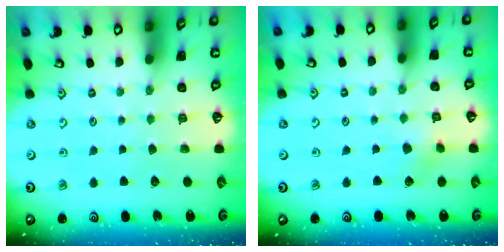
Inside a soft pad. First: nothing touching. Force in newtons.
{"total": 3.2, "press": 3.1, "slide": 0.5}